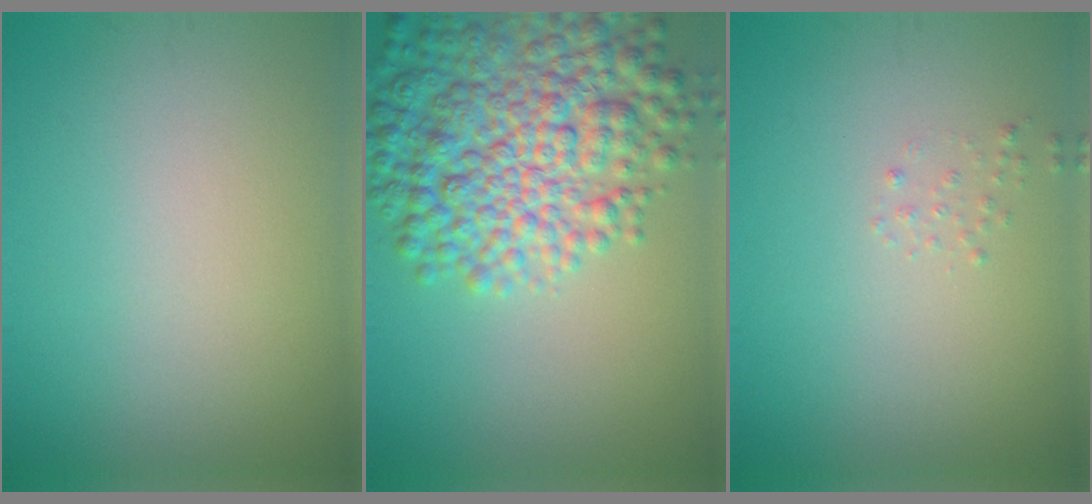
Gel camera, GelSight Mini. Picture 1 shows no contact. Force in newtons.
{"total": 9.6, "press": 9.6, "slide": 0.3}
{"total": 0.6, "press": 0.6, "slide": 0.0}